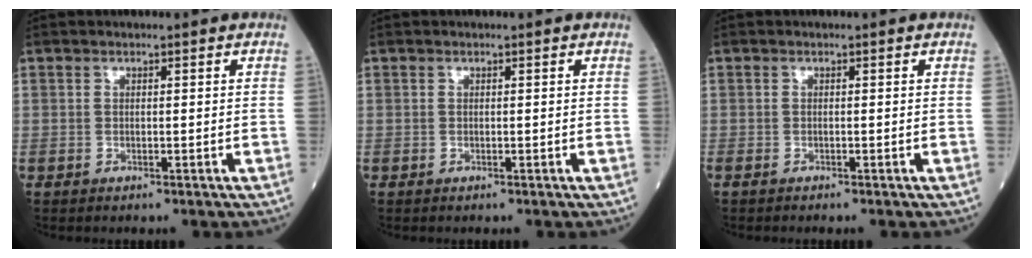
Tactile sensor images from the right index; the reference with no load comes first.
{"total": 0.0}
{"total": 0.7, "force": [-0.7, 0.1, 0.3], "torque": [-0.006, -0.002, -0.012]}